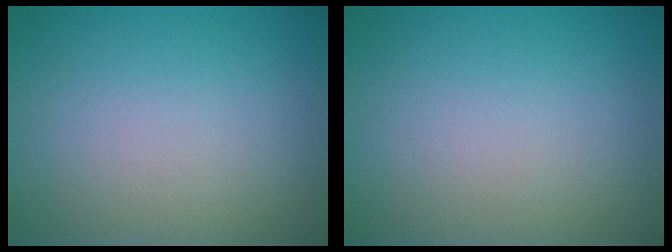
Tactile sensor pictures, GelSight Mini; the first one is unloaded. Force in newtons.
{"total": 0.0}